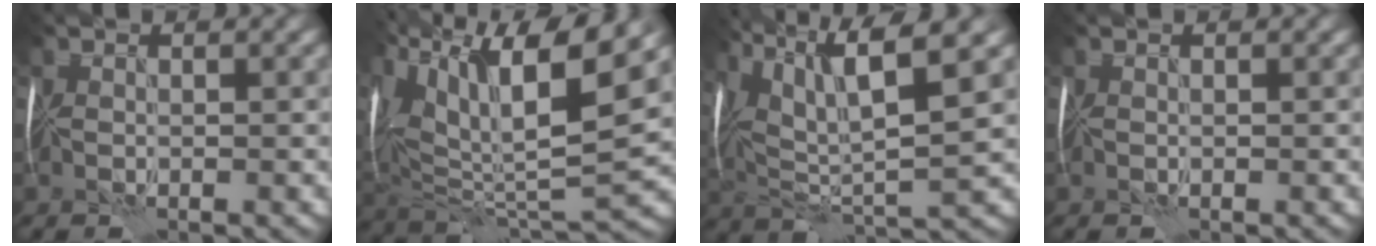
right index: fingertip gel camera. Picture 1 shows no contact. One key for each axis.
{"total": 14.5, "fx": 6.7, "fy": 5.1, "fz": 11.8, "tx": -0.240, "ty": 0.018, "tz": 0.125}
{"total": 10.8, "fx": 4.8, "fy": 2.5, "fz": 9.3, "tx": -0.176, "ty": 0.010, "tz": 0.086}
{"total": 0.0}